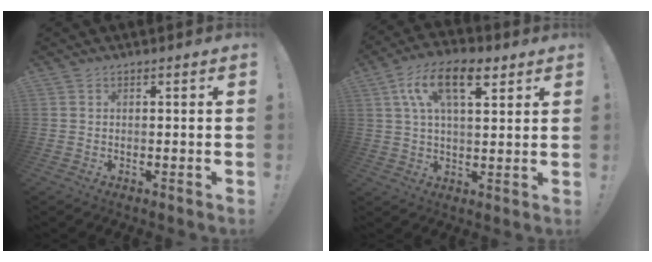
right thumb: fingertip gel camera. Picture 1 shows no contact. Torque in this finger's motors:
{"motor_torque": [1.50, 1.51, 1.42, 0.02, 0.07]}